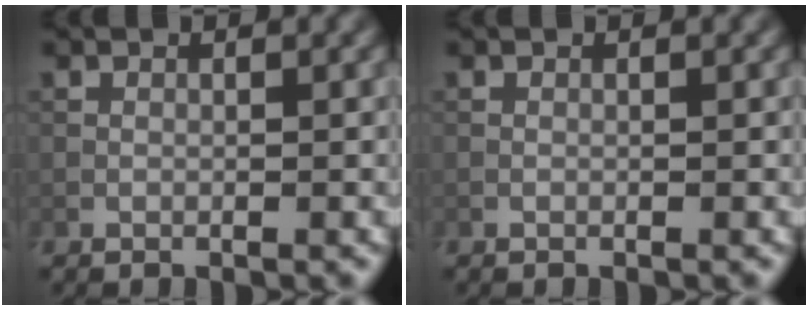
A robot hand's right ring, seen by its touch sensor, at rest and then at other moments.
{"total": 0.0}